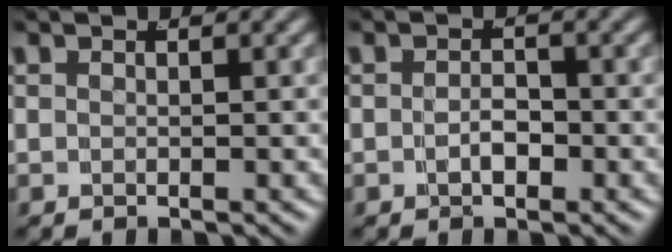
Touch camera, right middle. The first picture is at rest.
{"total": 1.6, "force": [-0.8, 0.9, 1.1], "torque": [-0.023, -0.007, -0.010]}